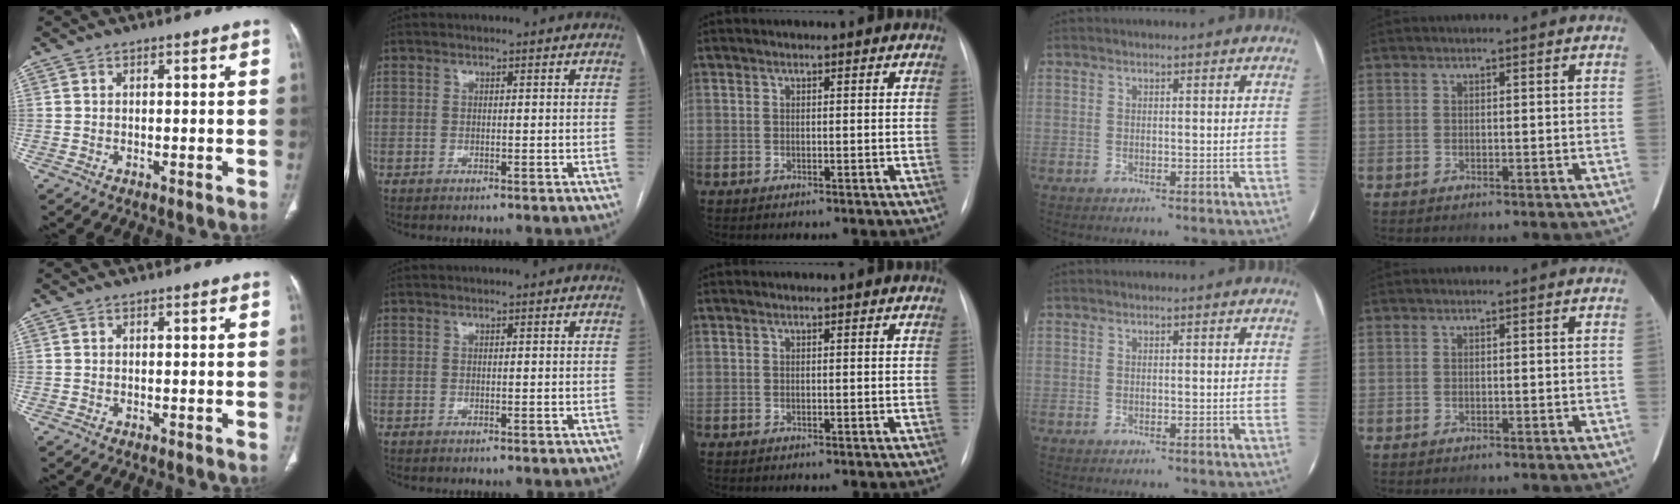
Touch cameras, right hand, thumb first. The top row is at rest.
{}